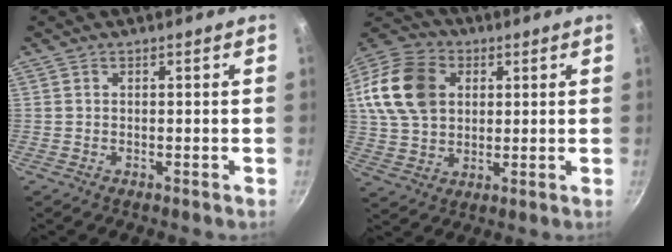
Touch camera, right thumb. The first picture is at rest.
{"total": 16.8, "force": [3.9, 12.6, 10.4], "torque": [-0.181, 0.014, 0.067]}